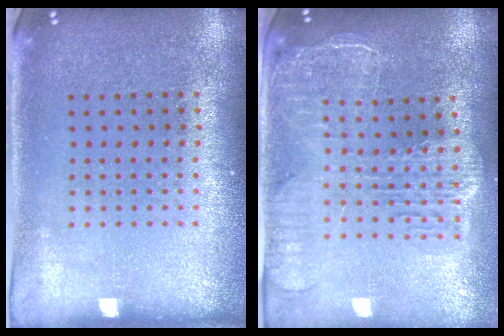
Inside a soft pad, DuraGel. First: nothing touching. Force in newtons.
{"total": 2.5, "press": 2.2, "slide": 1.2}